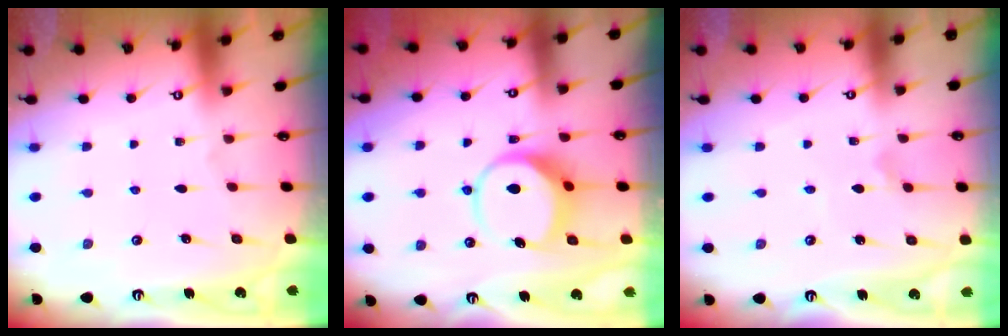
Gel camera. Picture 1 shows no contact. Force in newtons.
{"total": 7.4, "press": 7.4, "slide": 1.0}
{"total": 0.8, "press": 0.8, "slide": 0.1}